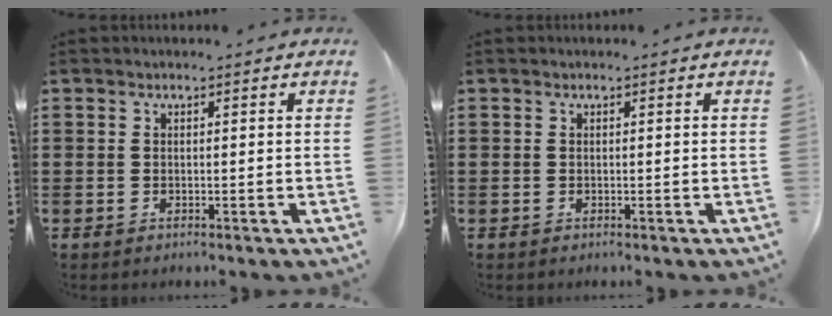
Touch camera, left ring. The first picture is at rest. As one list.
[{"total": 0.0}]